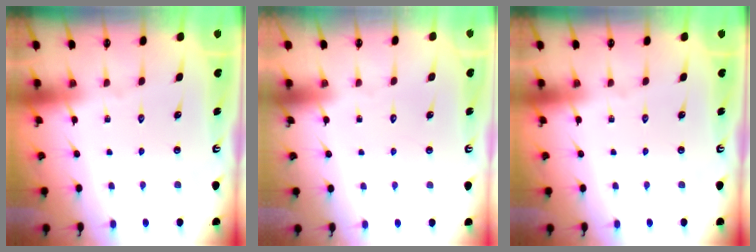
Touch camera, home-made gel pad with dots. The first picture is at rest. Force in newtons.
{"total": 1.7, "press": 1.7, "slide": 0.1}
{"total": 0.0}